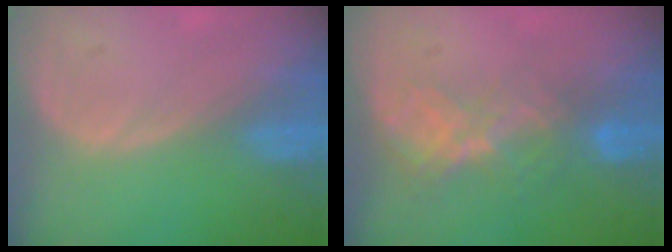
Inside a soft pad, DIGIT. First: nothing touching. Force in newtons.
{"total": 6.5, "press": 5.6, "slide": 3.2}